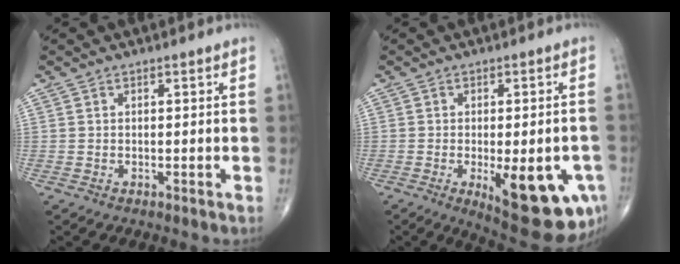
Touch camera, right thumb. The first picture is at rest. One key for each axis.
{"total": 16.5, "fx": -5.6, "fy": 6.1, "fz": 14.3, "tx": -0.142, "ty": -0.001, "tz": -0.055}